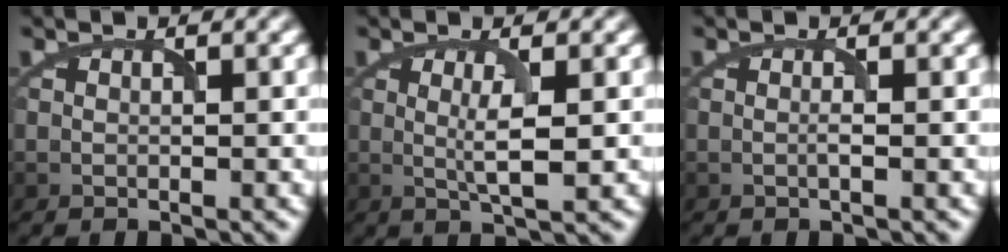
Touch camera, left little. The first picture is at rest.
{"total": 2.7, "force": [0.0, 0.4, 2.7], "torque": [-0.047, -0.002, 0.007]}
{"total": 0.5, "force": [-0.2, 0.0, 0.5], "torque": [-0.009, 0.000, -0.003]}